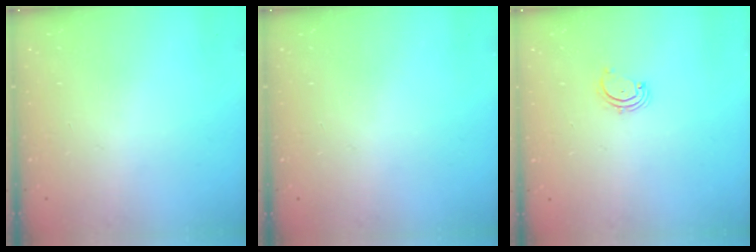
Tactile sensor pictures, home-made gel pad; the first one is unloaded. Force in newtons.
{"total": 0.0}
{"total": 1.7, "press": 1.6, "slide": 0.2}